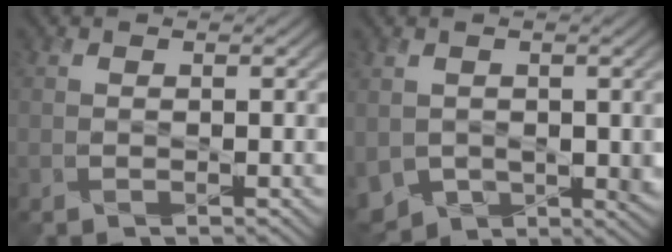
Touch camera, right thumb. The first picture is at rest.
{"total": 5.7, "force": [-0.9, 4.2, 3.6], "torque": [-0.095, -0.022, -0.006]}